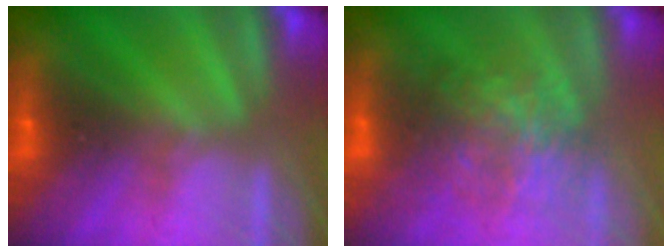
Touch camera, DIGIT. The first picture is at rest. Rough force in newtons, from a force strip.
{"total": 3.3}